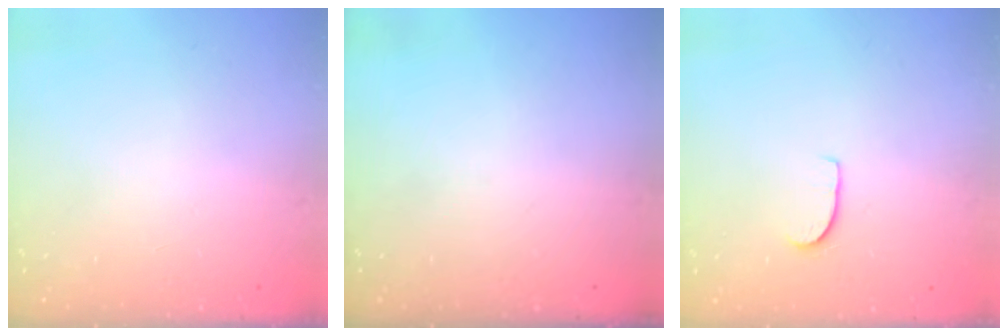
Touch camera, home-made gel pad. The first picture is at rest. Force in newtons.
{"total": 0.0}
{"total": 5.1, "press": 5.1, "slide": 0.4}